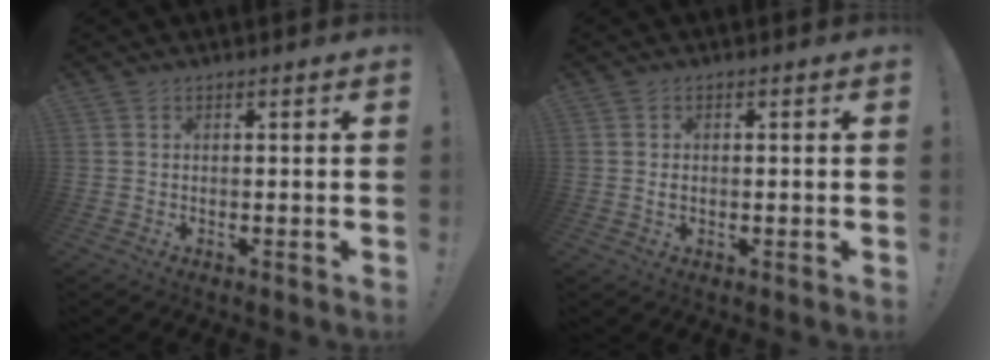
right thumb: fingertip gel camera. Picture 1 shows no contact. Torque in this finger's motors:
{"motor_torque": [0.15, 0.04, 0.00, 0.10, 0.04]}